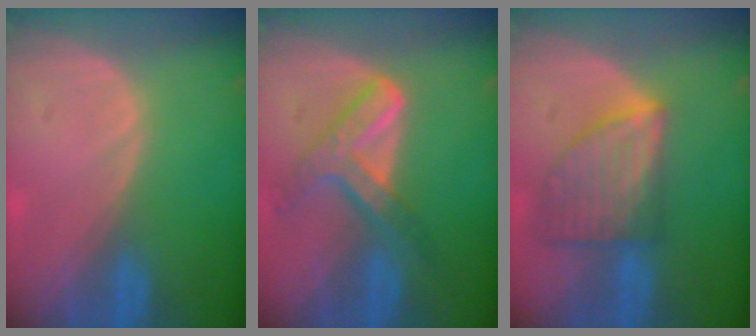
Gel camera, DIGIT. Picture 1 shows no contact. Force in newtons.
{"total": 7.2, "press": 6.0, "slide": 3.8}
{"total": 7.7, "press": 7.0, "slide": 3.2}